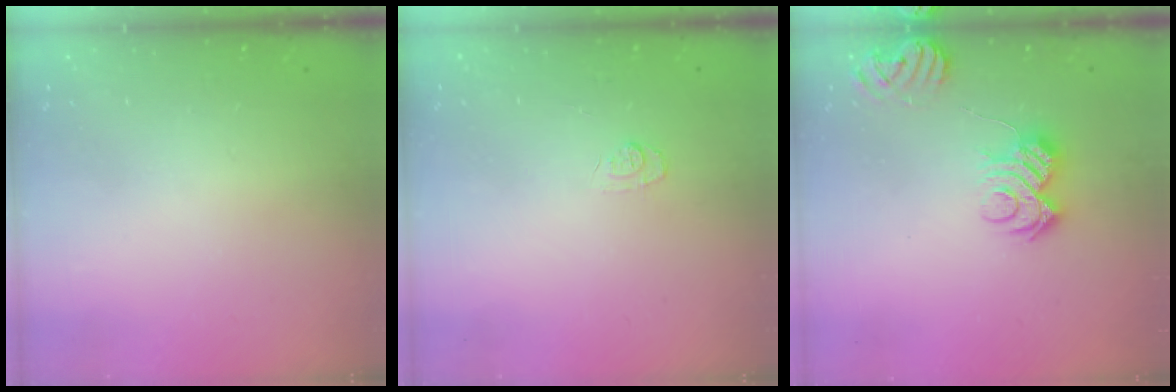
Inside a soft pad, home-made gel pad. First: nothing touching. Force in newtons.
{"total": 4.9, "press": 4.9, "slide": 0.6}
{"total": 9.9, "press": 9.8, "slide": 1.0}